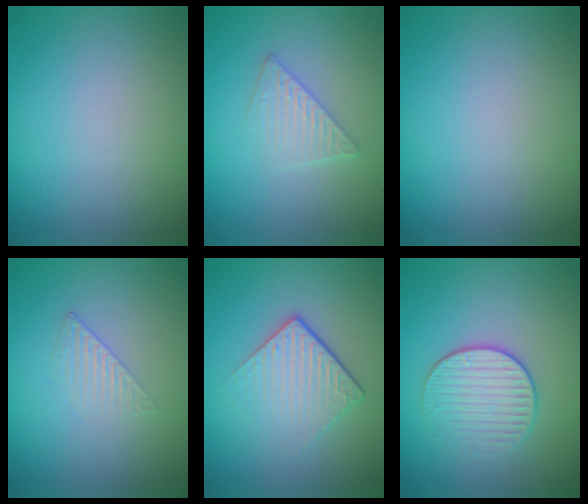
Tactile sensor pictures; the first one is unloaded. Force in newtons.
{"total": 2.4, "press": 2.3, "slide": 0.2}
{"total": 0.0}
{"total": 1.4, "press": 0.3, "slide": 1.4}
{"total": 4.4, "press": 2.7, "slide": 3.4}
{"total": 3.2, "press": 3.0, "slide": 1.1}